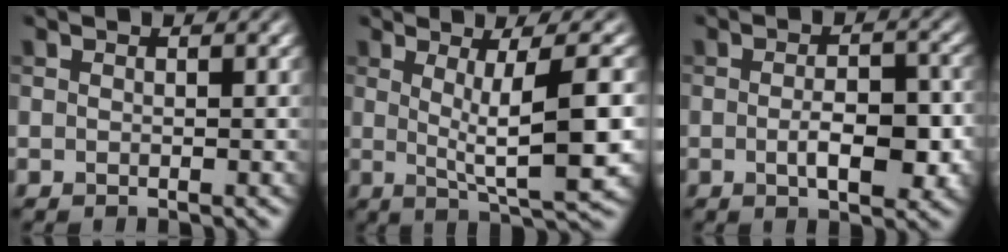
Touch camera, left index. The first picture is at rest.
{"total": 7.7, "force": [0.6, 1.5, 7.5], "torque": [-0.103, -0.001, 0.014]}
{"total": 5.0, "force": [-1.0, 2.2, 4.3], "torque": [-0.073, -0.006, -0.013]}